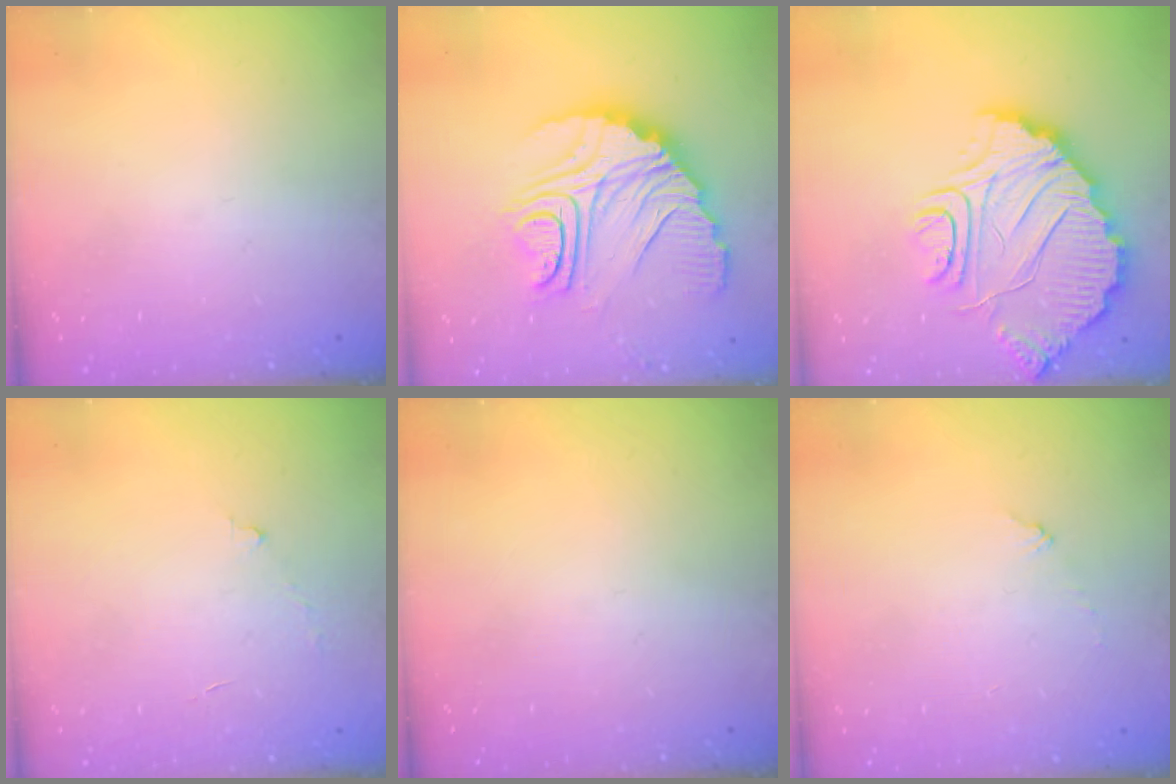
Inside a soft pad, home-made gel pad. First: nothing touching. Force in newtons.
{"total": 20.7, "press": 20.6, "slide": 2.2}
{"total": 14.5, "press": 14.4, "slide": 1.4}
{"total": 4.1, "press": 4.1, "slide": 0.2}
{"total": 0.0}
{"total": 3.6, "press": 3.6, "slide": 0.3}